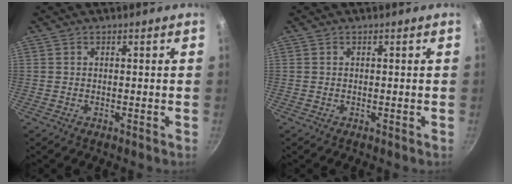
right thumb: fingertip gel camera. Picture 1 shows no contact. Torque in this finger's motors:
{"motor_torque": [-0.16, 0.13, 0.01, 0.00, 0.01]}